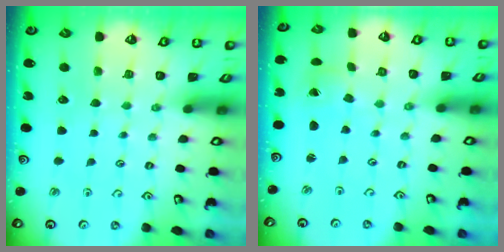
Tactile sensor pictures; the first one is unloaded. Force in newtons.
{"total": 0.7, "press": 0.7, "slide": 0.1}